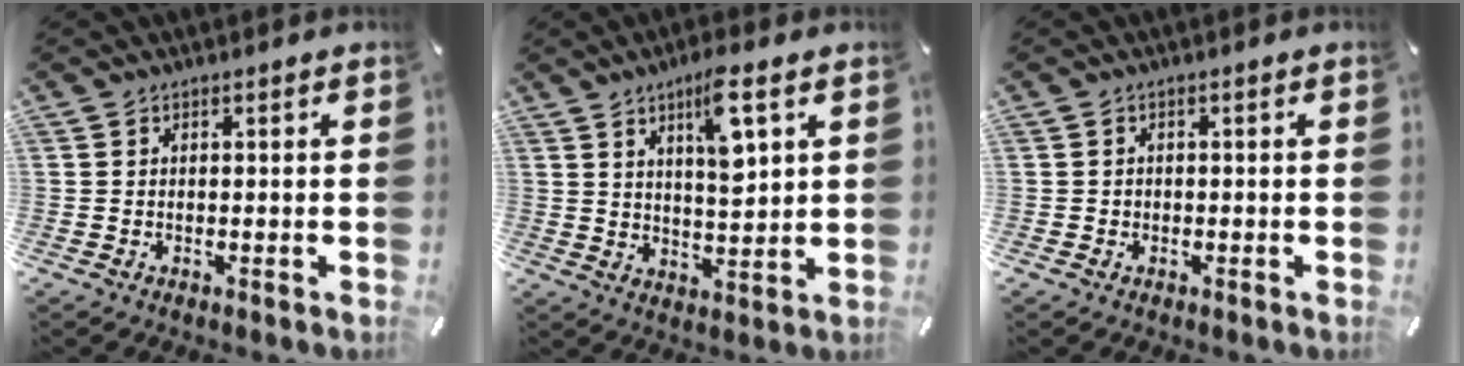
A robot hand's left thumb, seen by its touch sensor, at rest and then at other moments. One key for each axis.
{"total": 9.2, "fx": 4.9, "fy": 2.5, "fz": 7.4, "tx": -0.122, "ty": -0.023, "tz": 0.077}
{"total": 1.1, "fx": -0.4, "fy": 1.0, "fz": 0.2, "tx": -0.004, "ty": 0.005, "tz": -0.012}